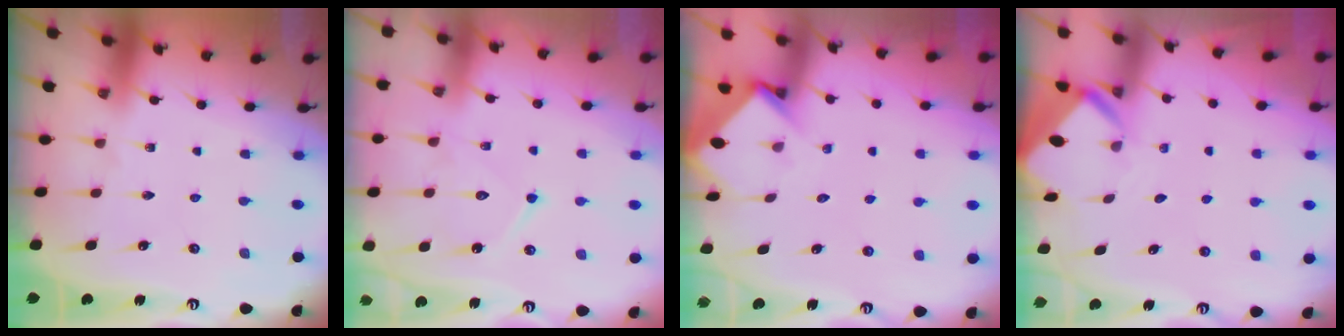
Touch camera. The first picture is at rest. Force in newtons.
{"total": 11.2, "press": 11.2, "slide": 1.0}
{"total": 3.7, "press": 3.7, "slide": 0.2}
{"total": 3.0, "press": 3.0, "slide": 0.1}